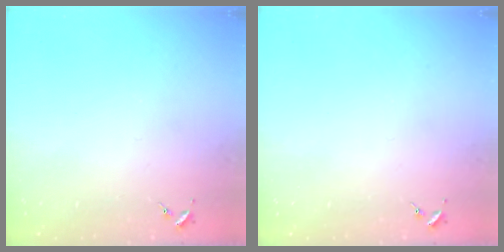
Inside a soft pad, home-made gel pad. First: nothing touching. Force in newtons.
{"total": 0.0}